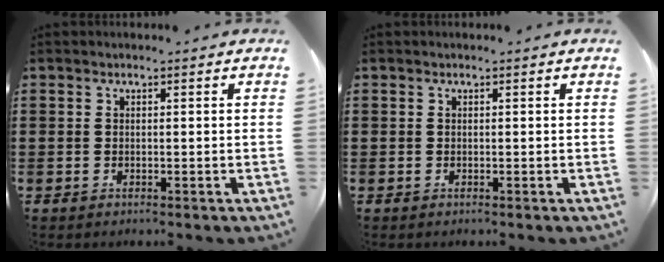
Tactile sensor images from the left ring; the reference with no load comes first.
{"total": 0.0}